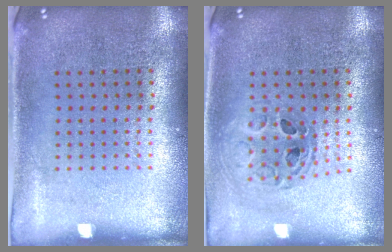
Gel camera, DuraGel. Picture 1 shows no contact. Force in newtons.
{"total": 0.7, "press": 0.7, "slide": 0.1}